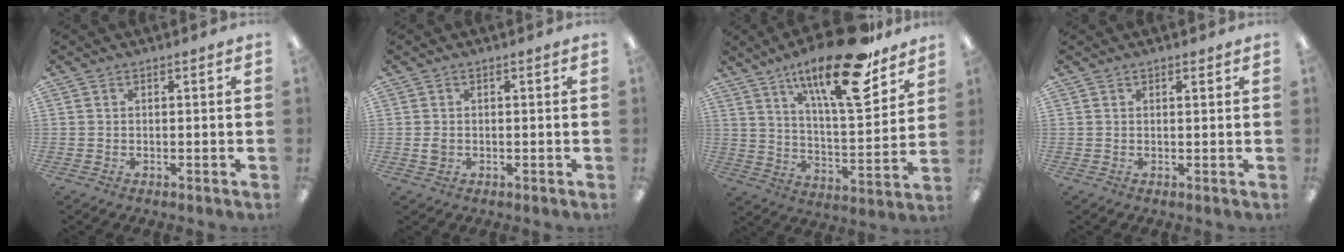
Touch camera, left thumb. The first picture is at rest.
{"total": 1.6, "force": [0.2, 1.2, 0.9], "torque": [-0.020, 0.003, 0.002]}
{"total": 23.3, "force": [15.3, 6.8, 16.2], "torque": [-0.255, -0.090, 0.245]}
{"total": 1.0, "force": [0.9, 0.2, 0.5], "torque": [-0.003, -0.004, 0.014]}